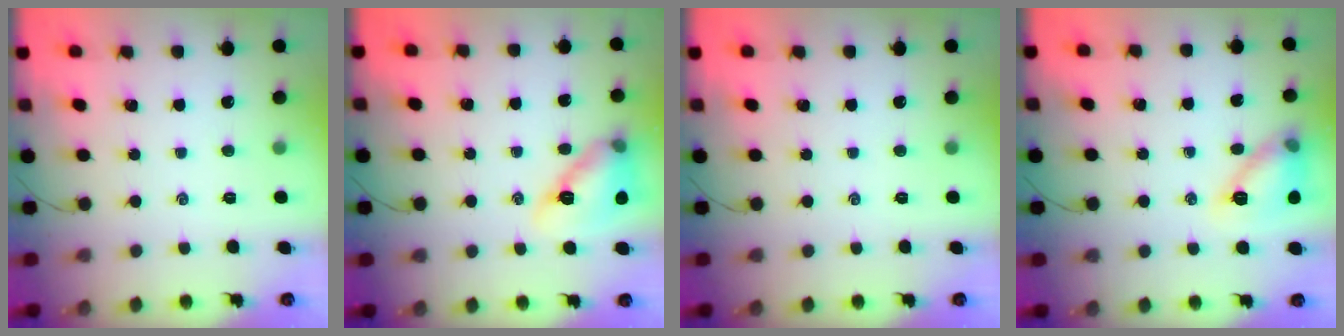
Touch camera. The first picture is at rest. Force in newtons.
{"total": 13.7, "press": 13.2, "slide": 3.5}
{"total": 0.0}
{"total": 12.3, "press": 12.3, "slide": 0.5}